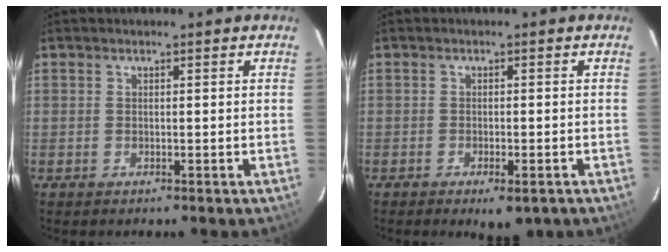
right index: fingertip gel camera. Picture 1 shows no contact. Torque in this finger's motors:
{"motor_torque": [0.46, -0.47, 0.16, 0.00]}